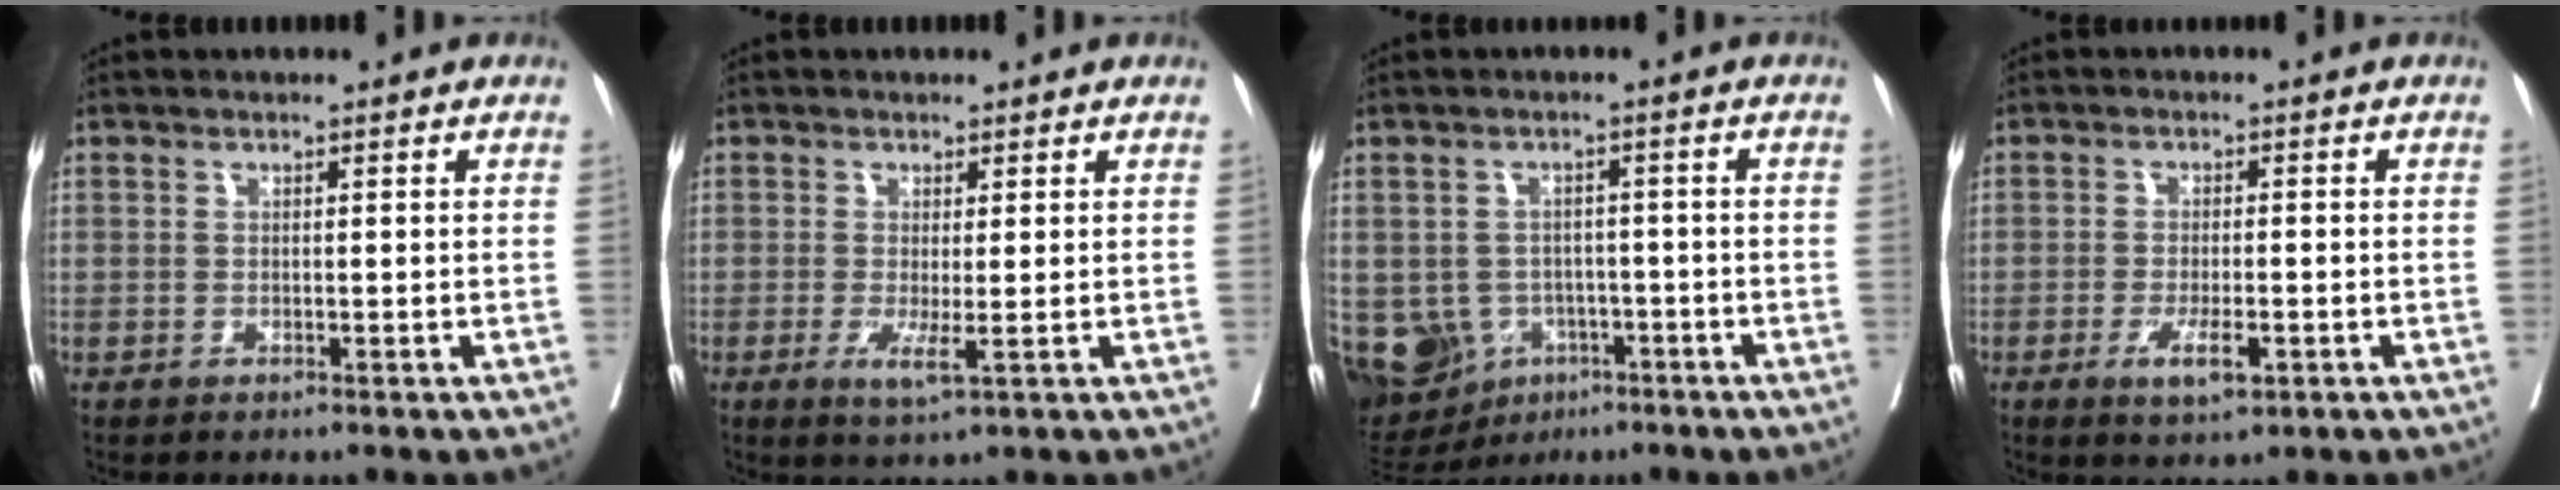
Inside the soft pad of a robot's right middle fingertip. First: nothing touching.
{"total": 2.9, "force": [-0.7, 0.3, 2.8], "torque": [-0.048, -0.010, -0.008]}
{"total": 11.7, "force": [-4.7, 9.7, 4.6], "torque": [-0.108, 0.014, -0.060]}
{"total": 4.6, "force": [-2.0, 1.2, 4.0], "torque": [-0.070, -0.004, -0.027]}